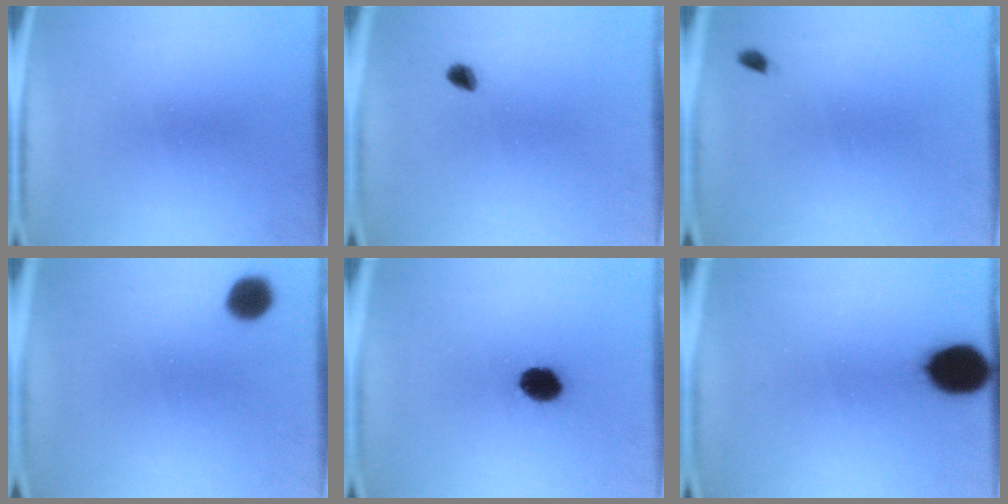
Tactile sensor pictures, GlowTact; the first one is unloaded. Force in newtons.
{"total": 1.7}
{"total": 0.7}
{"total": 5.3}
{"total": 6.0}
{"total": 11.3}